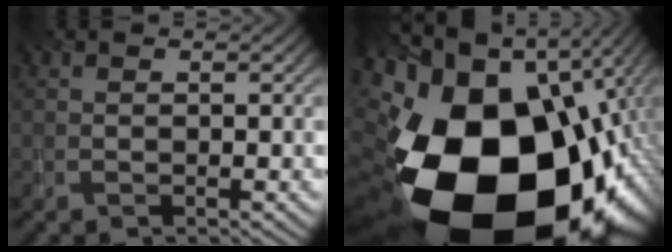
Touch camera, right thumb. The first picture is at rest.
{"total": 24.1, "force": [-7.7, 15.1, 17.2], "torque": [-0.364, -0.111, -0.072]}